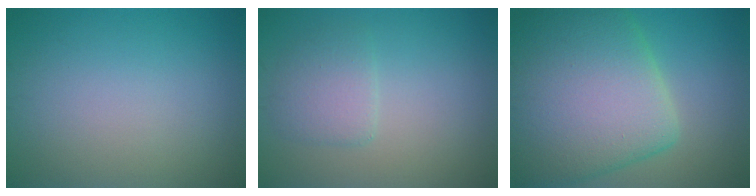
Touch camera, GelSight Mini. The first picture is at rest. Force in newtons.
{"total": 2.5, "press": 2.5, "slide": 0.2}
{"total": 13.0, "press": 13.0, "slide": 0.5}